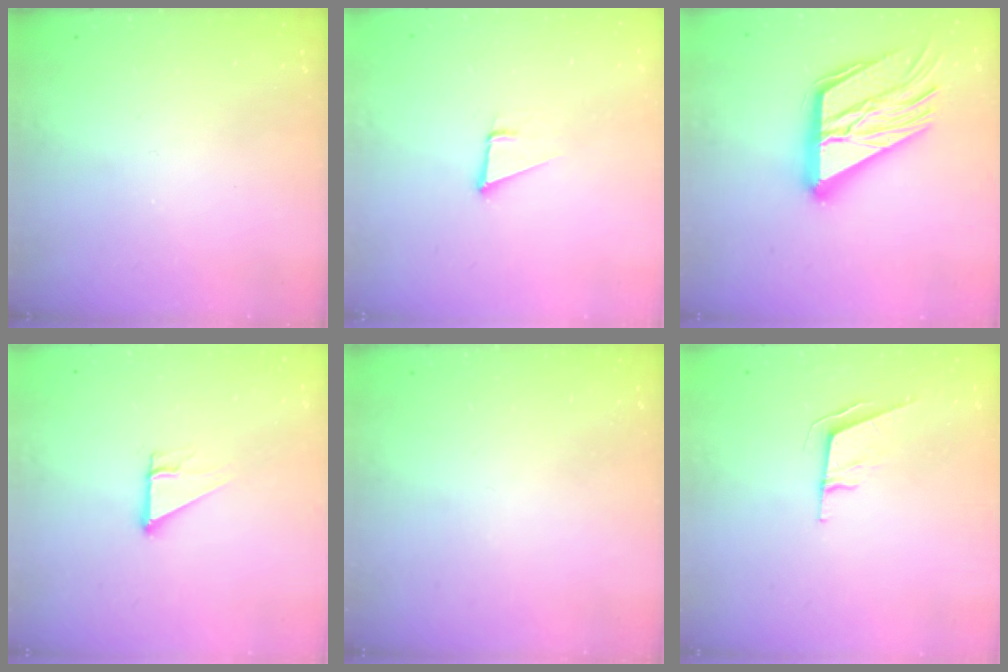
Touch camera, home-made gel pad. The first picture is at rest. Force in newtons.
{"total": 3.6, "press": 2.7, "slide": 2.4}
{"total": 23.5, "press": 23.3, "slide": 2.3}
{"total": 4.2, "press": 4.2, "slide": 0.3}
{"total": 0.0}
{"total": 5.8, "press": 5.2, "slide": 2.6}